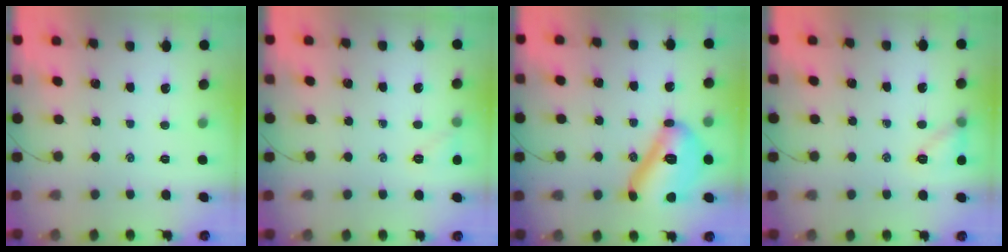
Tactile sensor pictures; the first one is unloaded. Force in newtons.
{"total": 5.9, "press": 5.7, "slide": 1.7}
{"total": 17.7, "press": 17.7, "slide": 1.1}
{"total": 7.6, "press": 7.6, "slide": 0.5}